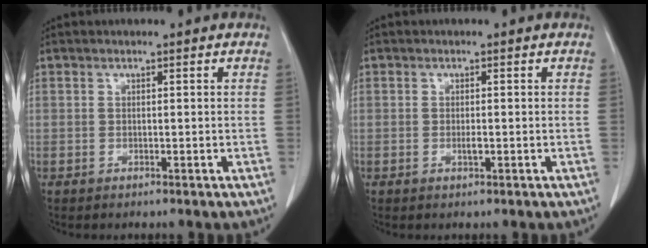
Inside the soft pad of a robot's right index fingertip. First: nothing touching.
{"total": 1.1, "force": [-0.2, 0.3, 1.1], "torque": [-0.022, -0.002, -0.003]}